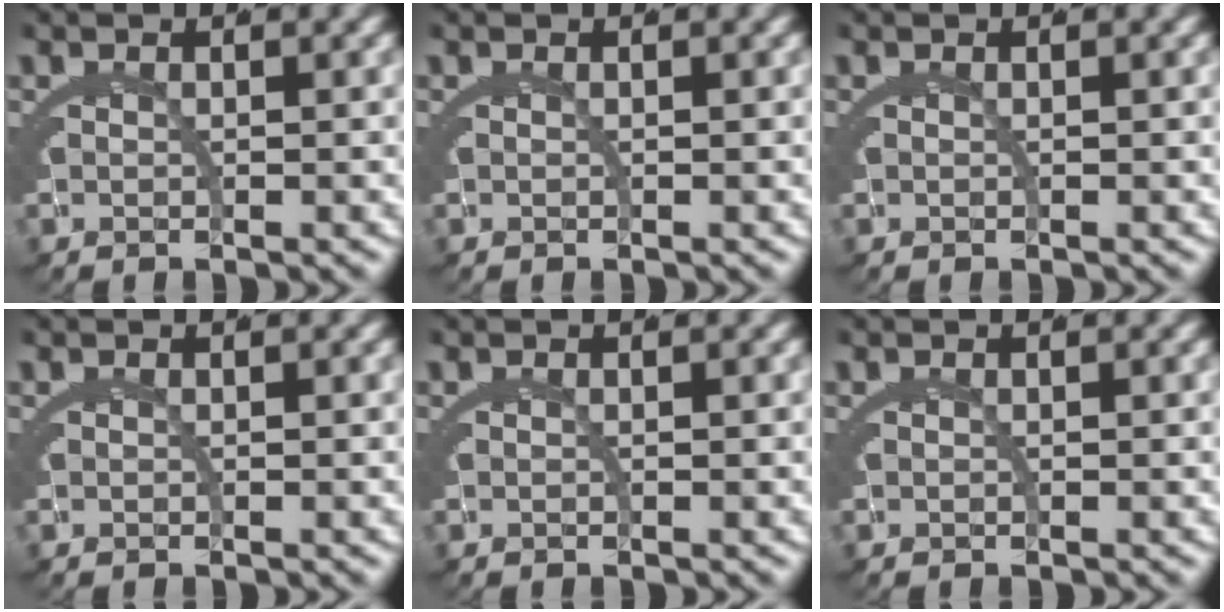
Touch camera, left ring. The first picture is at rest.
{"total": 0.0}
{"total": 0.0}
{"total": 0.0}
{"total": 0.0}
{"total": 0.0}